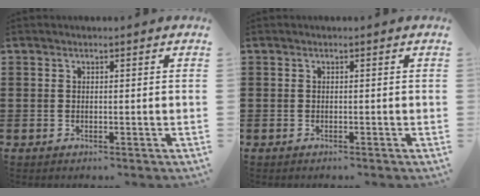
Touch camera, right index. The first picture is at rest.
{"total": 0.0}